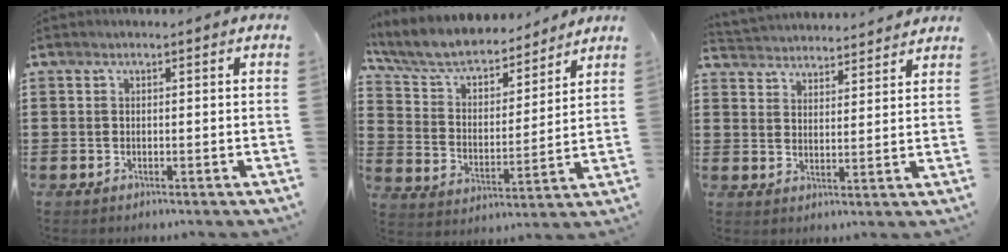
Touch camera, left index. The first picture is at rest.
{"total": 6.3, "force": [5.7, 1.5, 2.2], "torque": [-0.071, -0.037, 0.094]}
{"total": 3.8, "force": [3.8, 0.1, -0.5], "torque": [-0.007, -0.020, 0.068]}